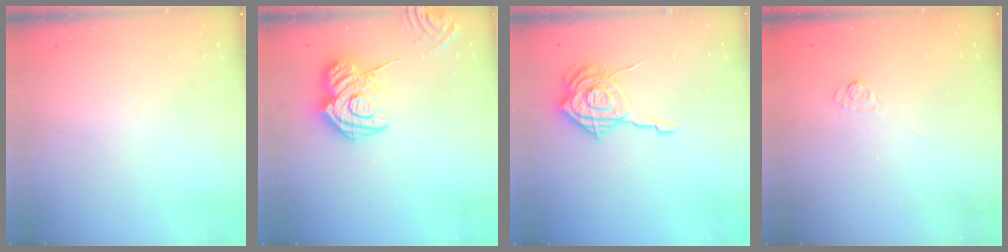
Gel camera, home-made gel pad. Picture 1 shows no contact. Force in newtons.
{"total": 16.0, "press": 15.9, "slide": 1.7}
{"total": 16.2, "press": 16.1, "slide": 1.7}
{"total": 3.3, "press": 3.0, "slide": 1.4}